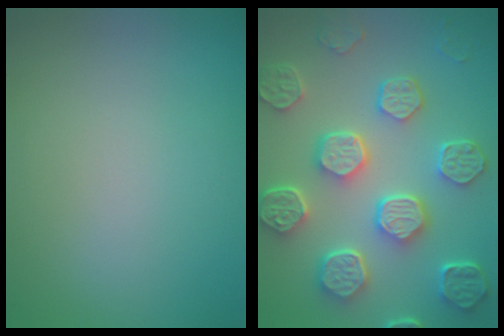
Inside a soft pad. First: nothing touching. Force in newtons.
{"total": 8.3, "press": 6.2, "slide": 5.6}